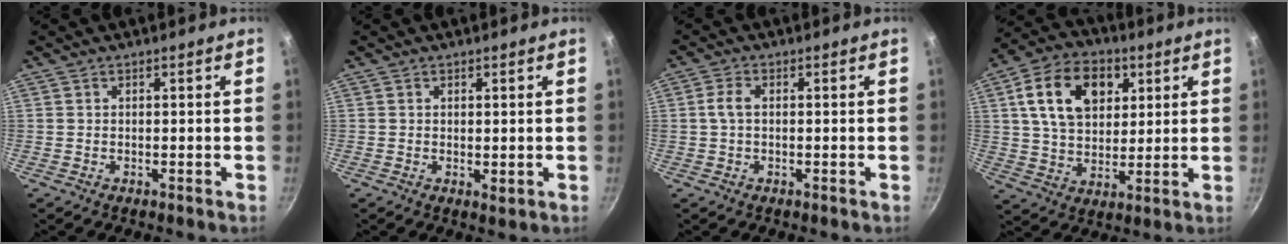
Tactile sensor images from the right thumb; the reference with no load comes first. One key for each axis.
{"total": 1.3, "fx": 0.5, "fy": 0.8, "fz": 0.8, "tx": -0.012, "ty": -0.006, "tz": 0.008}
{"total": 2.9, "fx": 0.2, "fy": 1.5, "fz": 2.5, "tx": -0.057, "ty": 0.008, "tz": 0.001}
{"total": 16.1, "fx": 5.3, "fy": 11.0, "fz": 10.5, "tx": -0.153, "ty": -0.002, "tz": 0.082}